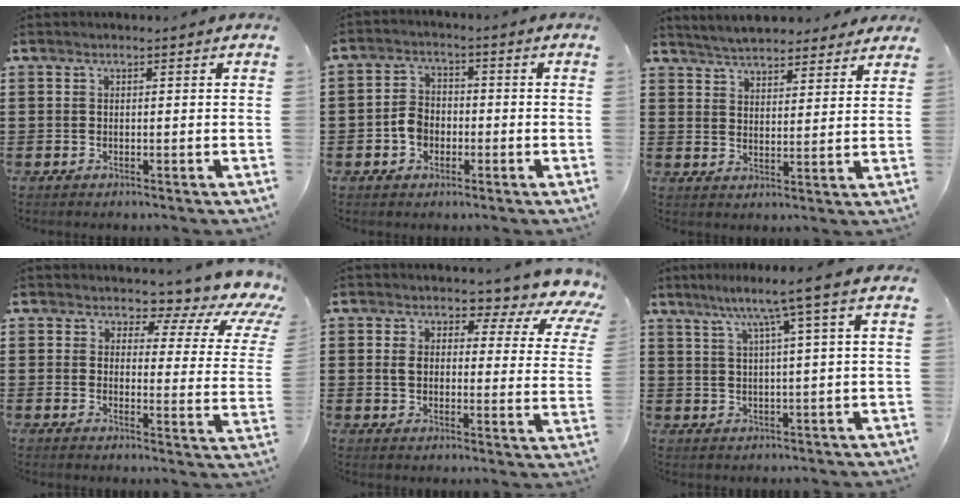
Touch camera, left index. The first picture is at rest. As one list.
[{"total": 4.2, "force": [-1.4, 3.2, 2.2], "torque": [-0.054, 0.006, -0.030]}, {"total": 4.7, "force": [4.7, 0.8, 0.4], "torque": [-0.026, -0.016, 0.085]}, {"total": 4.5, "force": [3.3, 1.7, 2.5], "torque": [-0.046, -0.028, 0.045]}, {"total": 4.4, "force": [2.9, 2.3, 2.5], "torque": [-0.056, -0.025, 0.039]}, {"total": 6.4, "force": [3.4, -0.6, 5.4], "torque": [-0.116, -0.002, 0.052]}]